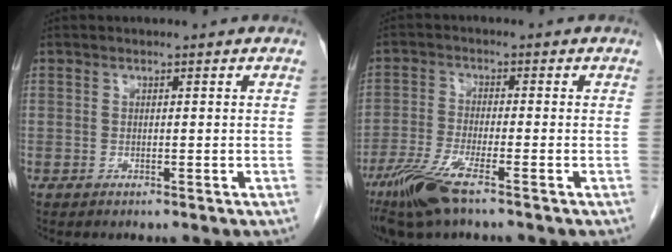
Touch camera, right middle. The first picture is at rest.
{"total": 7.7, "force": [-5.1, 0.6, 5.7], "torque": [-0.126, -0.019, -0.100]}